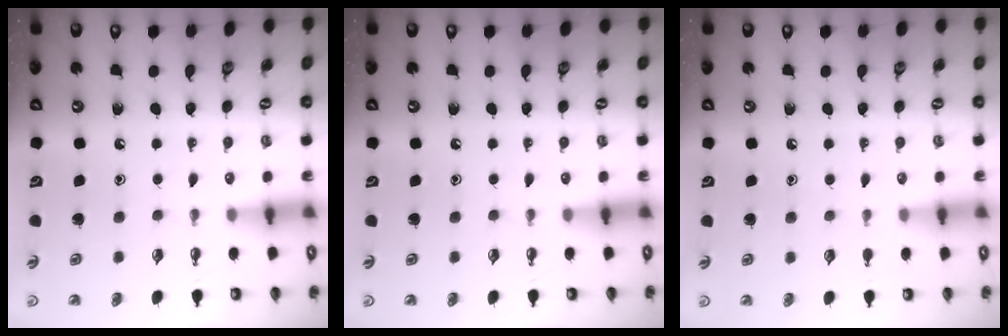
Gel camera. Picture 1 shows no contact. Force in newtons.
{"total": 0.0}
{"total": 3.7, "press": 3.7, "slide": 0.4}